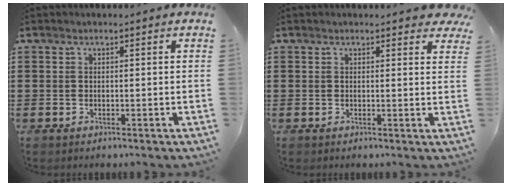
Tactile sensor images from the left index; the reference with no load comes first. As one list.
[{"total": 1.6, "force": [1.4, 0.5, 0.6], "torque": [-0.008, 0.002, 0.026]}]